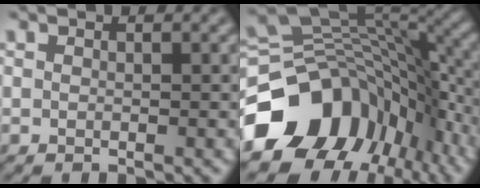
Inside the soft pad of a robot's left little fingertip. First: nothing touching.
{"total": 14.1, "force": [-7.0, 10.1, 7.0], "torque": [-0.132, 0.005, -0.123]}